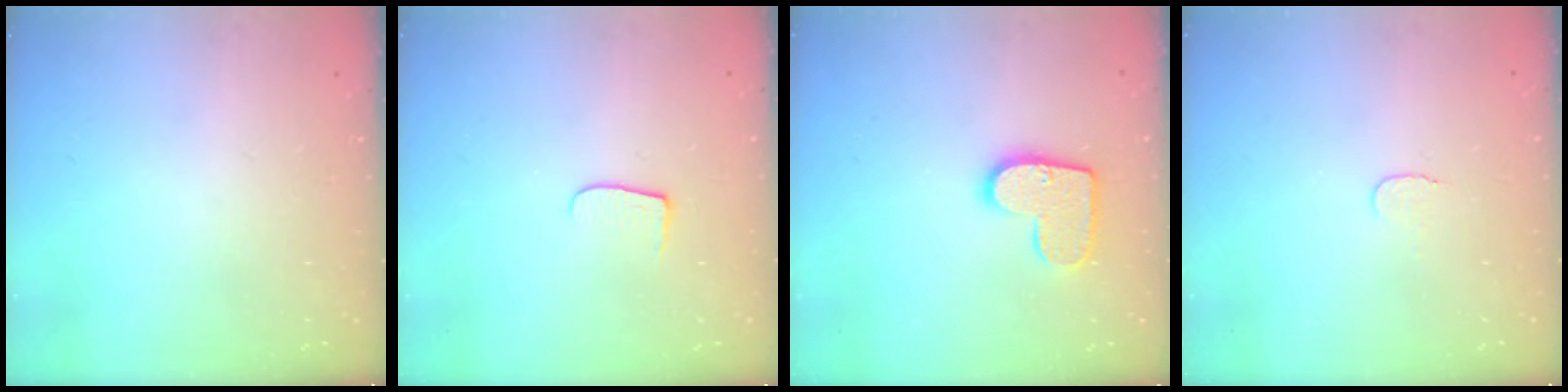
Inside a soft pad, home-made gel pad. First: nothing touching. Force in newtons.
{"total": 6.0, "press": 6.0, "slide": 0.6}
{"total": 12.5, "press": 12.5, "slide": 0.7}
{"total": 3.6, "press": 3.6, "slide": 0.4}